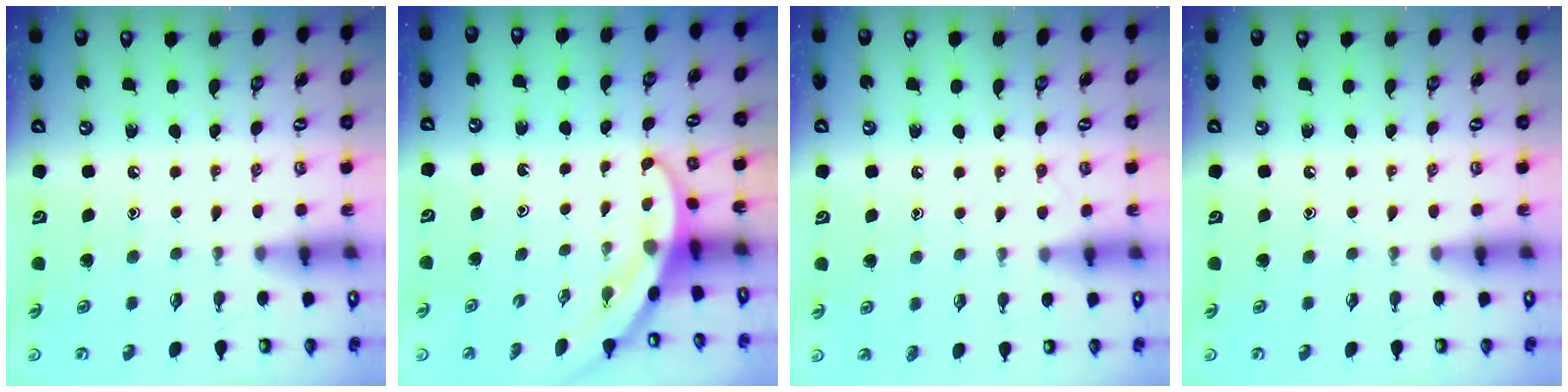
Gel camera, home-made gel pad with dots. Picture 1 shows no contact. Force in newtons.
{"total": 3.1, "press": 3.1, "slide": 0.1}
{"total": 5.8, "press": 5.8, "slide": 0.6}
{"total": 0.0}